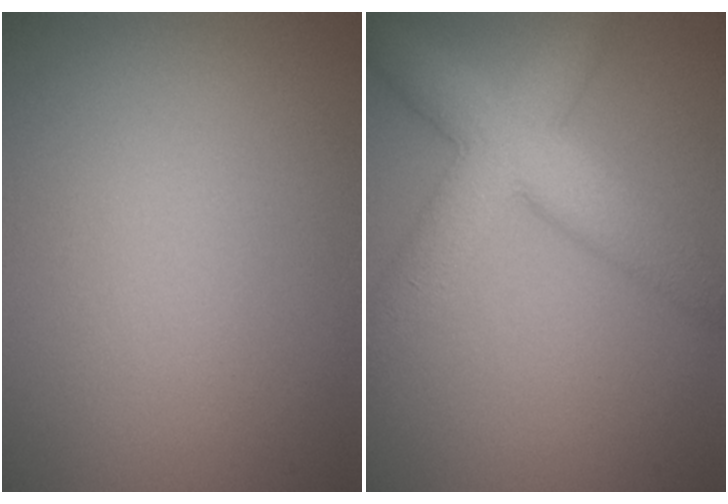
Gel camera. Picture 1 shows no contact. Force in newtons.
{"total": 7.2, "press": 7.2, "slide": 0.5}